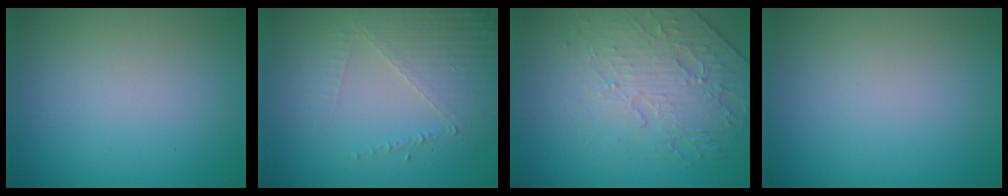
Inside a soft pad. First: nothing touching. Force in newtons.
{"total": 4.9, "press": 2.9, "slide": 3.9}
{"total": 3.9, "press": 3.6, "slide": 1.6}
{"total": 0.0}